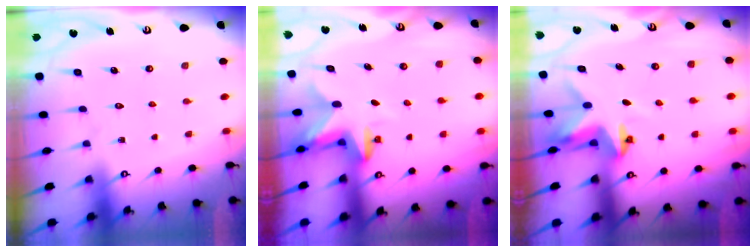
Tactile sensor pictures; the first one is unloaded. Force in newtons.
{"total": 2.7, "press": 2.6, "slide": 0.6}
{"total": 3.2, "press": 3.2, "slide": 0.1}